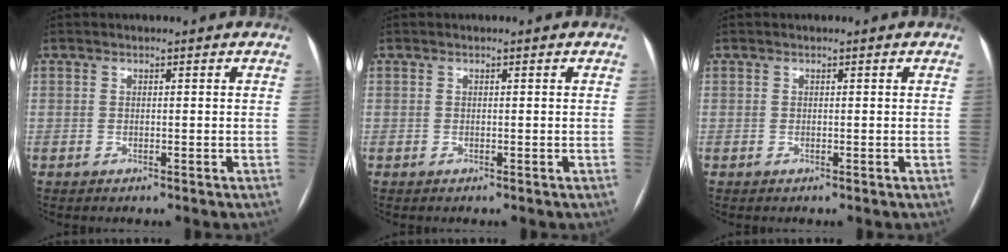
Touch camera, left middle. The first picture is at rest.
{"total": 0.0}
{"total": 0.0}